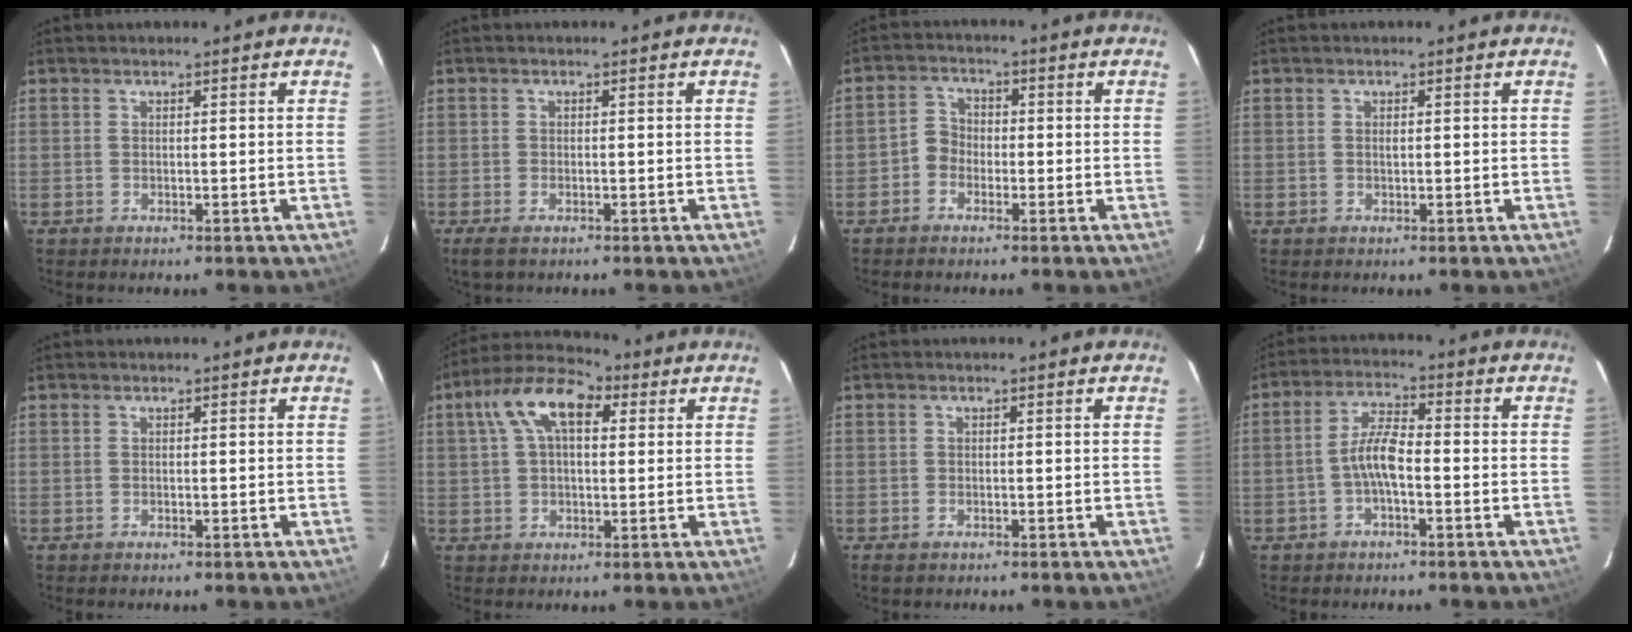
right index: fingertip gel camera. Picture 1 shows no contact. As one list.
[{"total": 3.1, "force": [-2.0, 1.3, 1.9], "torque": [-0.041, -0.010, -0.037]}, {"total": 3.3, "force": [-1.7, 2.7, 0.9], "torque": [-0.011, 0.014, -0.036]}, {"total": 0.7, "force": [0.1, 0.4, 0.6], "torque": [-0.010, 0.001, 0.001]}, {"total": 0.0}, {"total": 11.2, "force": [3.7, 5.9, 8.7], "torque": [-0.165, 0.039, 0.056]}, {"total": 1.4, "force": [-0.9, 0.8, 0.7], "torque": [-0.012, -0.004, -0.018]}, {"total": 5.5, "force": [-1.8, 1.6, 4.9], "torque": [-0.103, 0.014, -0.034]}]